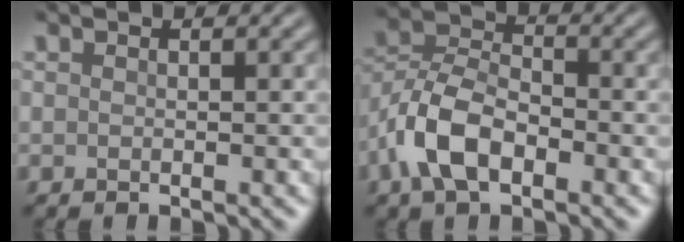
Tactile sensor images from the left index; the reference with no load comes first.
{"total": 6.2, "force": [-2.9, 3.4, 4.2], "torque": [-0.083, 0.007, -0.071]}